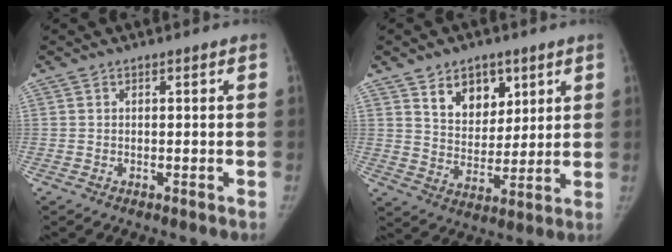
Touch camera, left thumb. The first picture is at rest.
{"total": 10.2, "force": [5.4, 6.7, 5.4], "torque": [-0.048, -0.034, 0.097]}